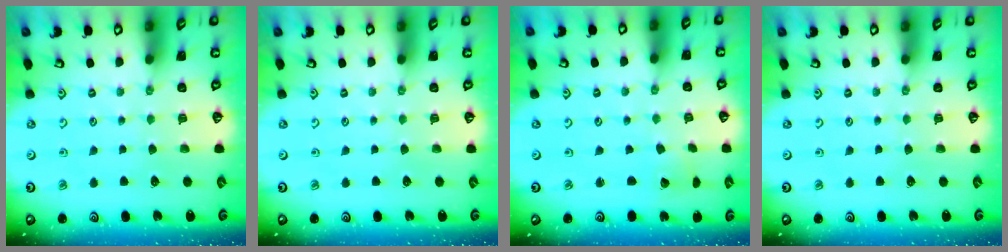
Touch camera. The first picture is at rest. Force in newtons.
{"total": 0.0}
{"total": 2.5, "press": 2.5, "slide": 0.1}
{"total": 0.0}